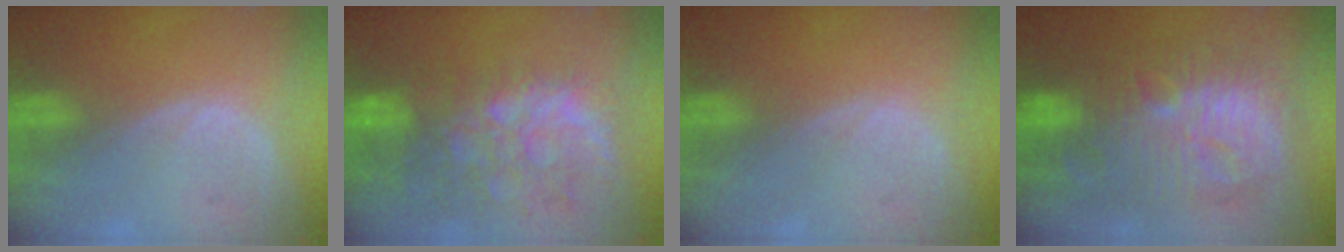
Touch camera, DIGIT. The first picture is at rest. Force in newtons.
{"total": 11.2, "press": 9.7, "slide": 5.5}
{"total": 0.0}
{"total": 13.7, "press": 13.6, "slide": 1.2}